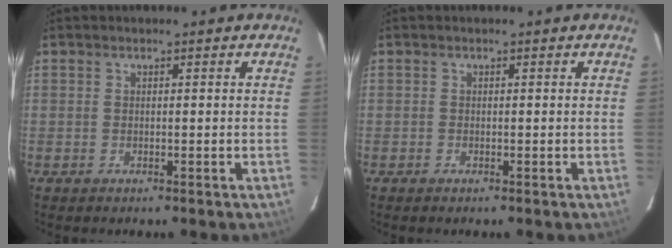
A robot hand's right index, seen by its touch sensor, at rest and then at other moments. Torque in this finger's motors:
{"motor_torque": [0.09, -0.07, -0.01, 0.01]}